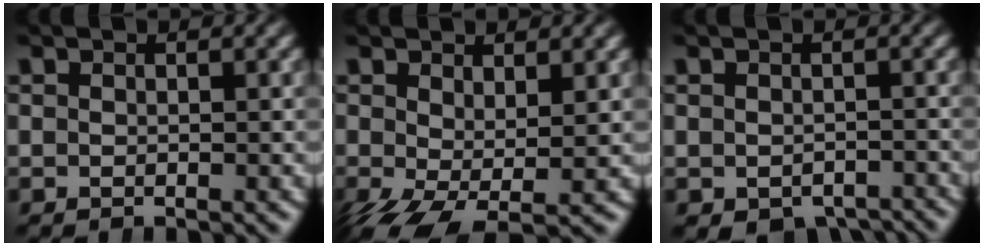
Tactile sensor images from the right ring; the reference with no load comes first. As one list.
[{"total": 4.6, "force": [-1.9, 2.3, 3.5], "torque": [-0.071, -0.036, -0.011]}, {"total": 4.6, "force": [-3.7, 2.3, 1.4], "torque": [-0.008, -0.021, -0.052]}]